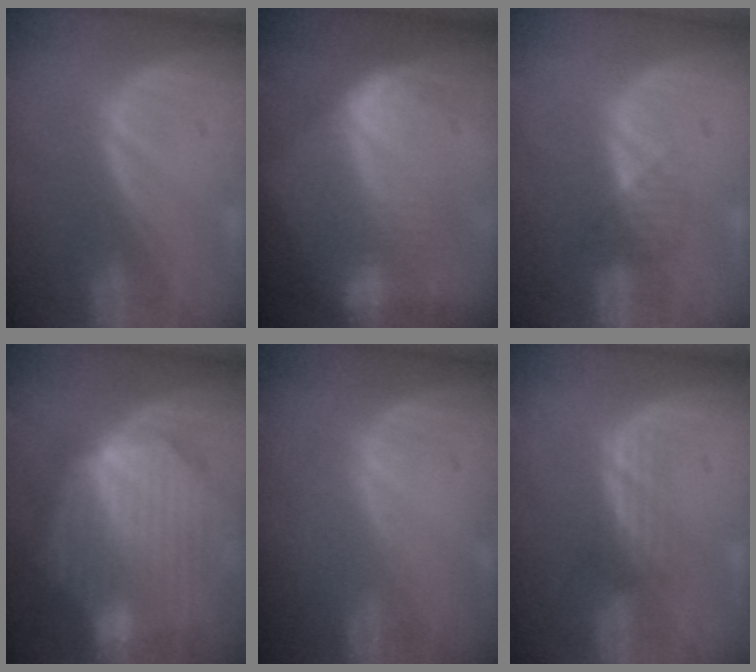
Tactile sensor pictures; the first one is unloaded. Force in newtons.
{"total": 7.5, "press": 7.5, "slide": 0.2}
{"total": 2.3, "press": 2.1, "slide": 1.0}
{"total": 10.9, "press": 10.9, "slide": 0.7}
{"total": 0.0}
{"total": 2.5, "press": 2.3, "slide": 0.9}